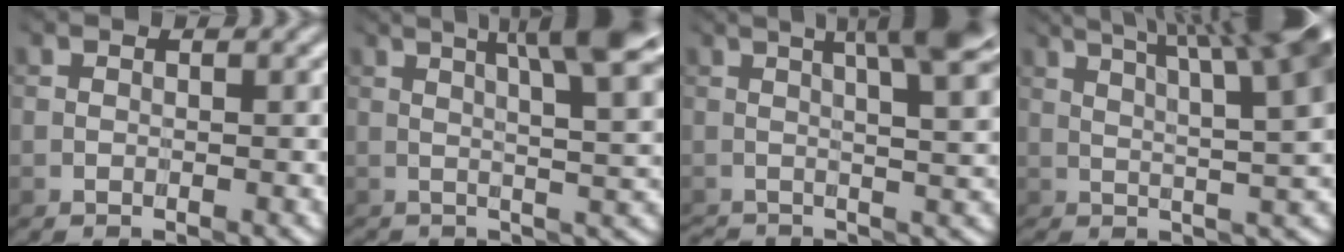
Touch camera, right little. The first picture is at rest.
{"total": 9.0, "force": [3.1, 2.5, 8.0], "torque": [-0.069, 0.023, 0.036]}
{"total": 7.7, "force": [1.9, 2.2, 7.1], "torque": [-0.065, 0.020, 0.023]}
{"total": 13.5, "force": [5.5, 3.6, 11.8], "torque": [-0.138, 0.040, 0.077]}